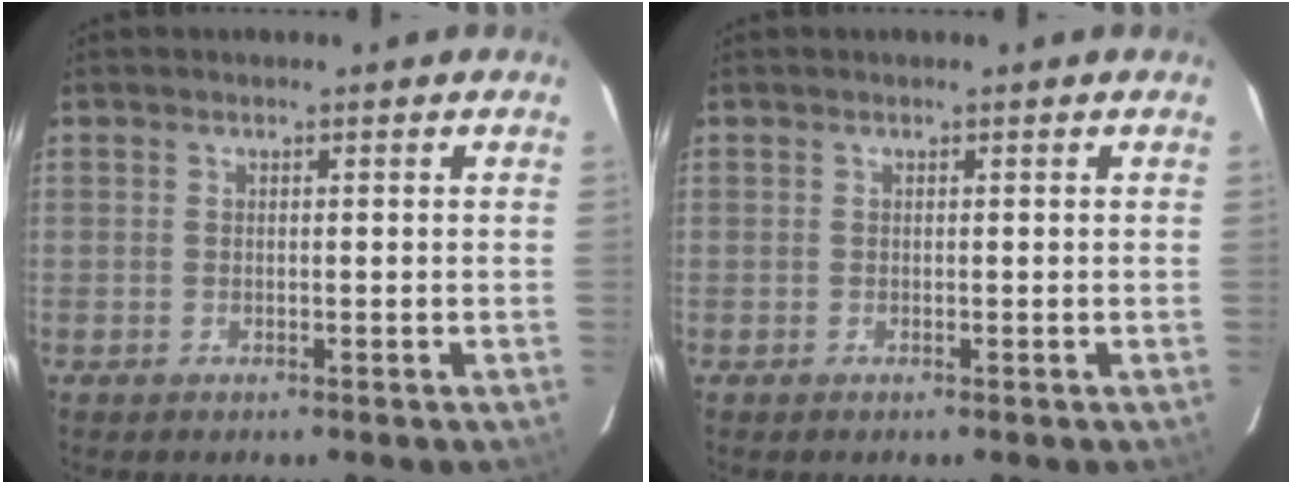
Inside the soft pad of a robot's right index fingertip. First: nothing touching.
{"total": 0.8, "force": [0.1, -0.3, -0.7], "torque": [0.013, -0.002, 0.002]}